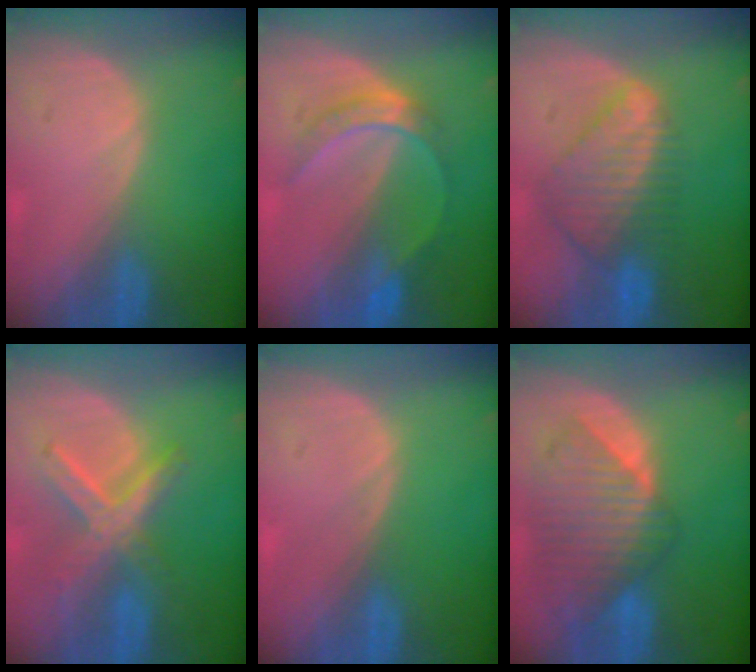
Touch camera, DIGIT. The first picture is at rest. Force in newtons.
{"total": 5.1, "press": 5.1, "slide": 0.5}
{"total": 8.5, "press": 7.5, "slide": 4.1}
{"total": 7.4, "press": 6.4, "slide": 3.7}
{"total": 0.0}
{"total": 9.9, "press": 8.6, "slide": 5.0}